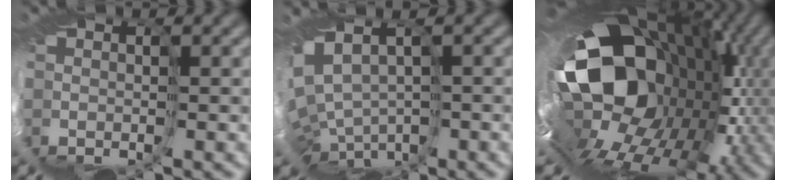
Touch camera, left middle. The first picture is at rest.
{"total": 4.5, "force": [-0.9, 3.5, 2.7], "torque": [-0.073, -0.007, 0.022]}
{"total": 17.8, "force": [0.9, 12.8, 12.3], "torque": [-0.178, -0.015, -0.051]}